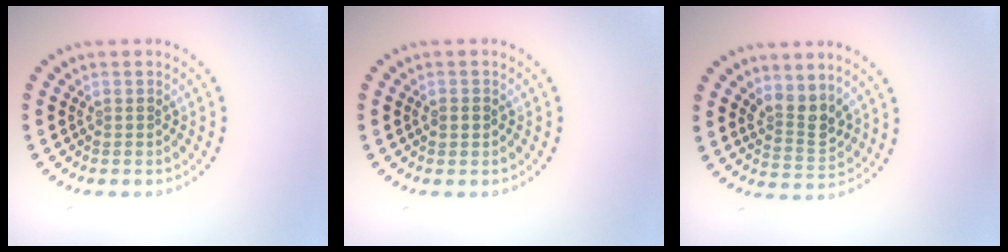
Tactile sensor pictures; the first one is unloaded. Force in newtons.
{"total": 1.3, "press": 1.3, "slide": 0.1}
{"total": 3.0, "press": 2.6, "slide": 1.5}